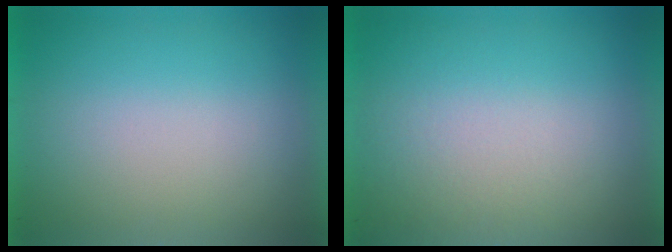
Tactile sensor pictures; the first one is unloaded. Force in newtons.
{"total": 2.3}